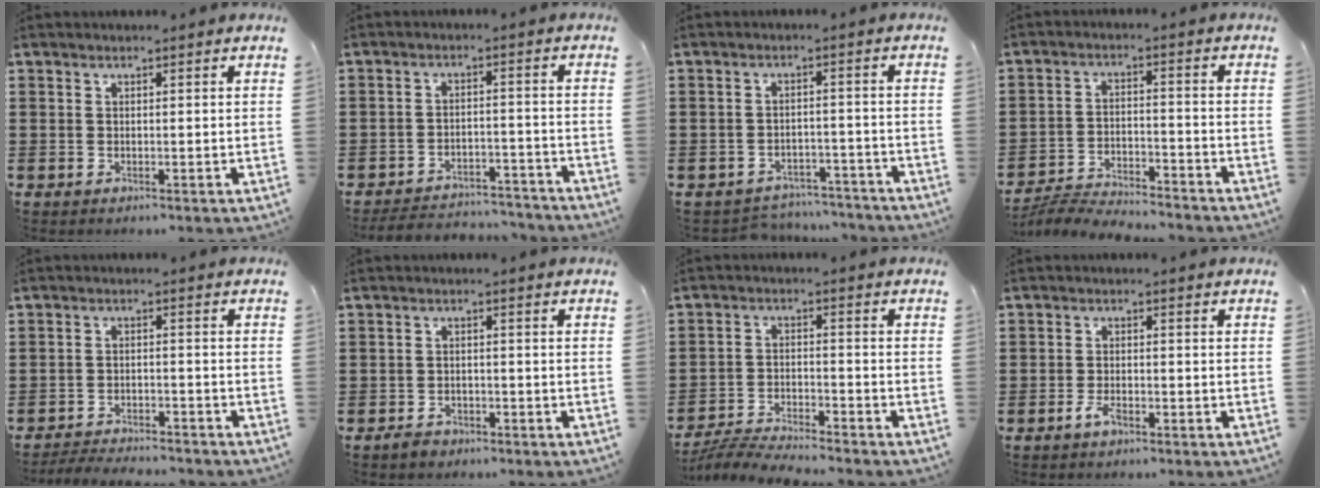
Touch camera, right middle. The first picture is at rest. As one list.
[{"total": 4.7, "force": [-4.6, 0.6, 0.4], "torque": [-0.014, 0.006, -0.097]}, {"total": 3.5, "force": [-3.5, 0.5, -0.1], "torque": [-0.006, -0.001, -0.074]}, {"total": 5.0, "force": [-4.9, 0.4, 0.9], "torque": [-0.024, 0.001, -0.099]}, {"total": 3.6, "force": [-3.5, 0.2, 0.4], "torque": [-0.011, 0.001, -0.074]}, {"total": 2.0, "force": [-1.7, 1.0, 0.3], "torque": [-0.011, 0.004, -0.037]}, {"total": 5.3, "force": [-5.1, 0.2, 1.2], "torque": [-0.034, -0.006, -0.105]}, {"total": 2.5, "force": [-1.8, 1.2, 1.3], "torque": [-0.032, 0.001, -0.035]}]